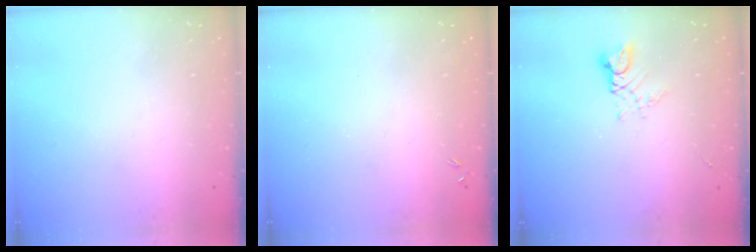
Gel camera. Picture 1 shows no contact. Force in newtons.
{"total": 0.0}
{"total": 3.6, "press": 3.6, "slide": 0.1}